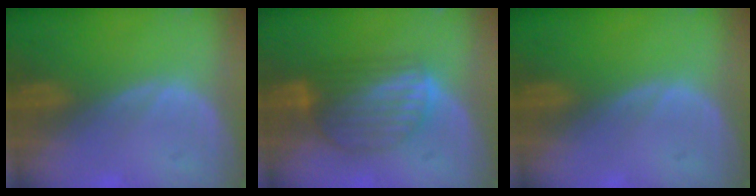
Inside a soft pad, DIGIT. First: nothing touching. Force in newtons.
{"total": 7.5, "press": 7.1, "slide": 2.4}
{"total": 0.0}